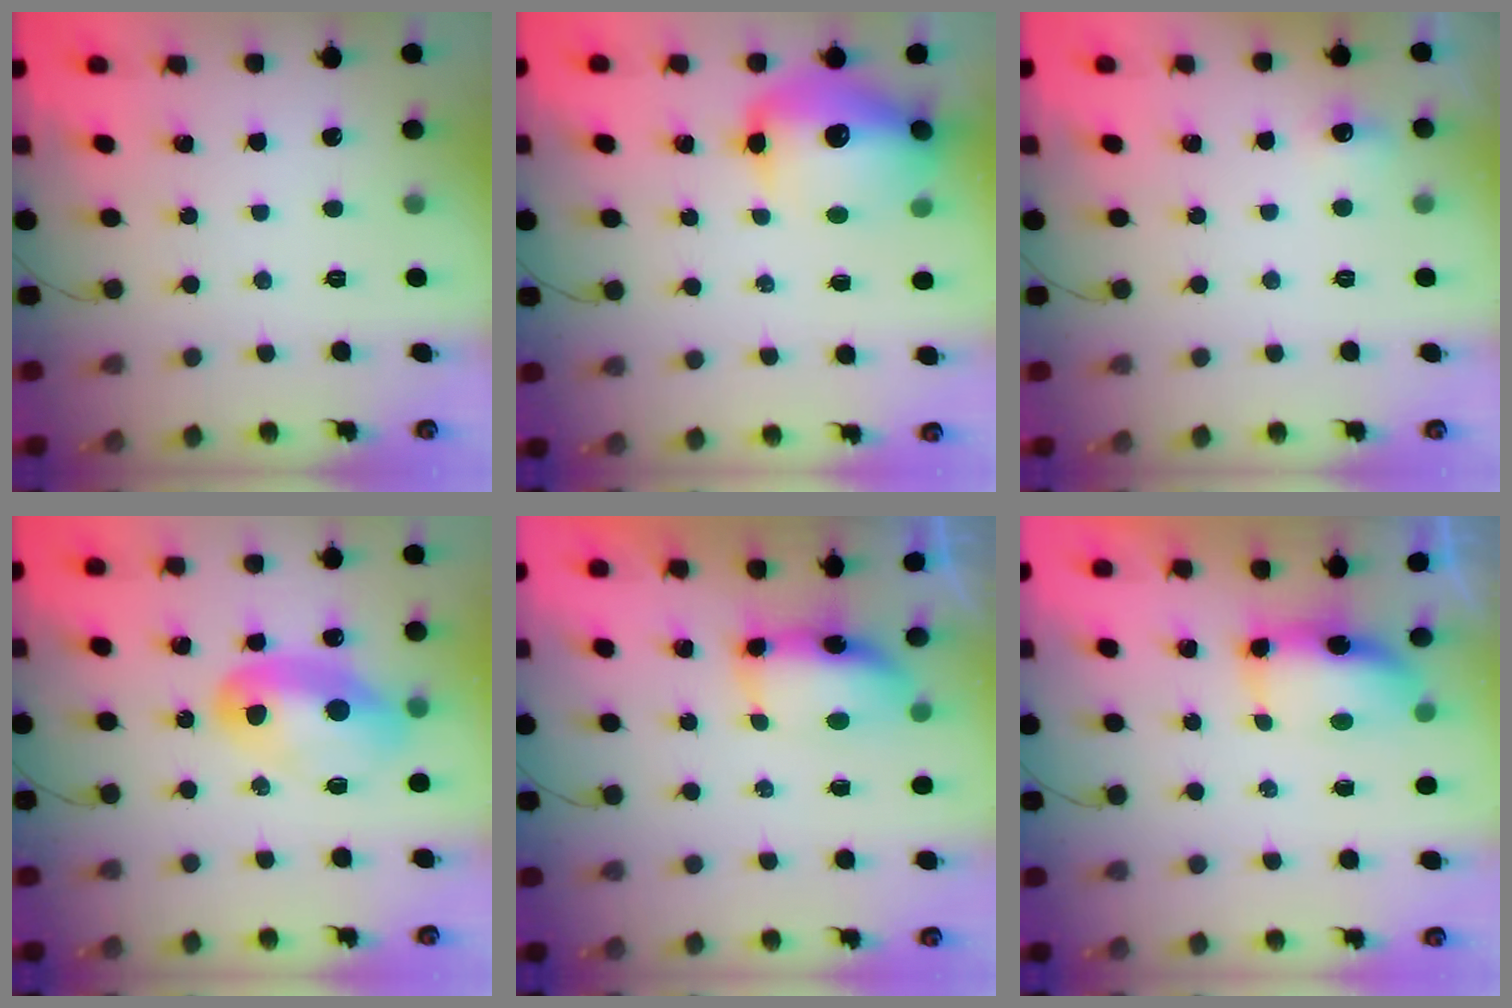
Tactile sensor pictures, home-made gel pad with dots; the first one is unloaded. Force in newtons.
{"total": 15.6, "press": 15.0, "slide": 4.2}
{"total": 4.3, "press": 4.0, "slide": 1.5}
{"total": 11.9, "press": 11.9, "slide": 0.7}
{"total": 13.8, "press": 8.9, "slide": 10.6}
{"total": 7.1, "press": 7.1, "slide": 0.9}